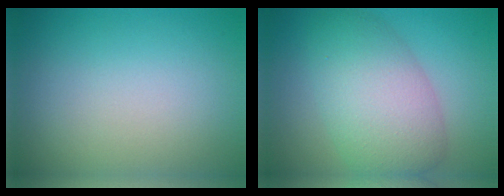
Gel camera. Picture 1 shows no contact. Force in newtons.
{"total": 7.5, "press": 7.5, "slide": 0.4}